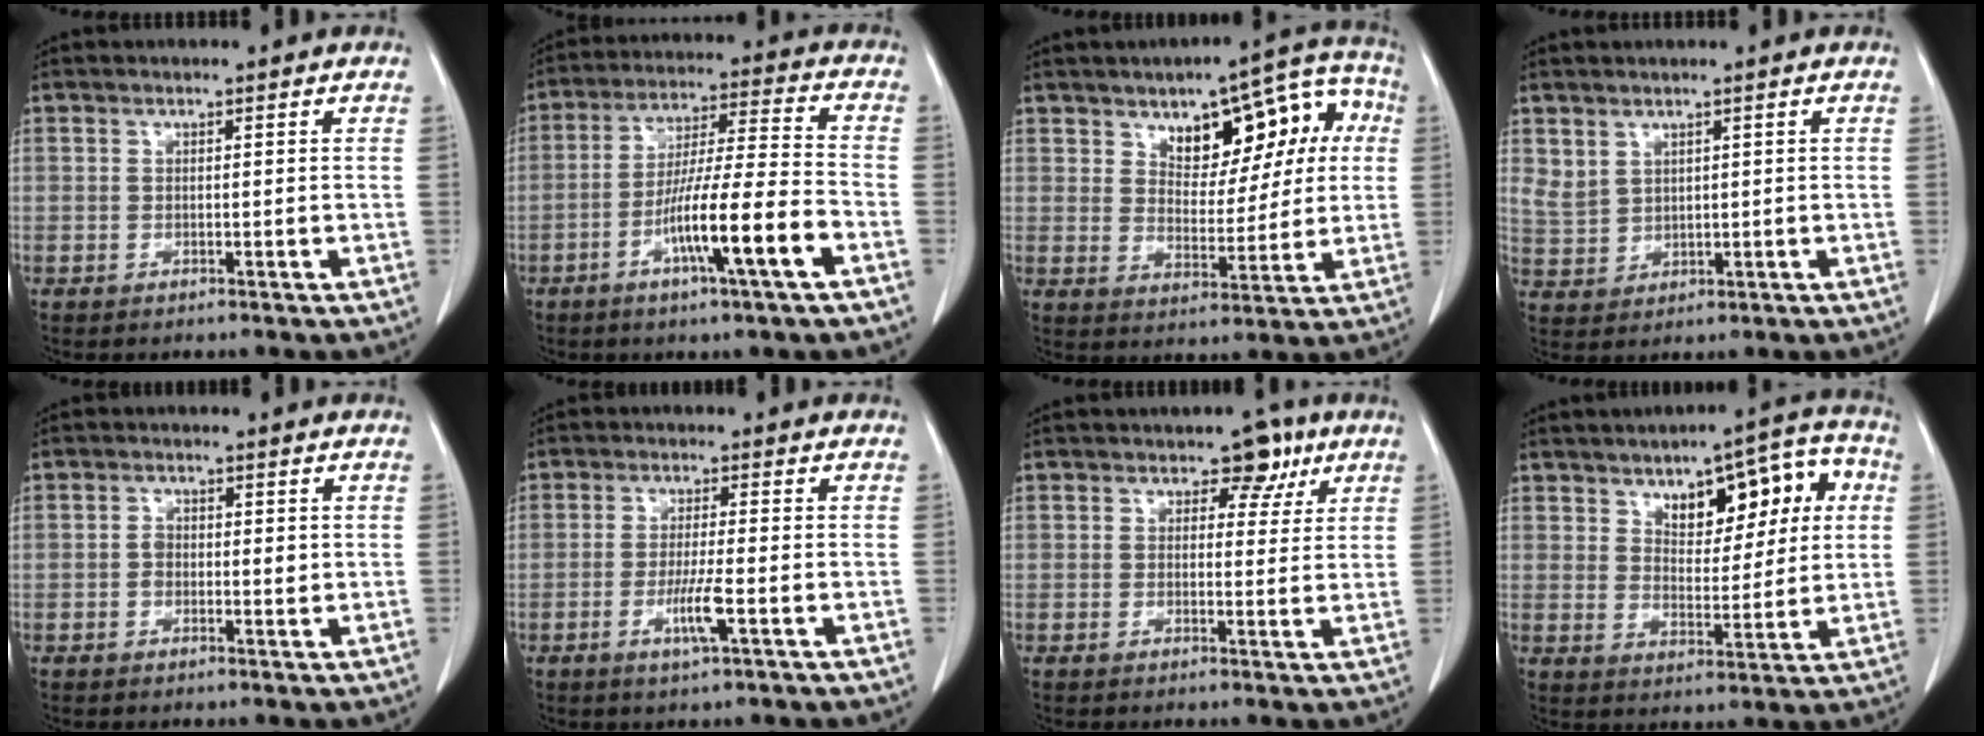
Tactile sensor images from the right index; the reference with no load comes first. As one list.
[{"total": 13.0, "force": [-5.4, 0.0, 11.8], "torque": [-0.211, -0.003, -0.097]}, {"total": 12.4, "force": [4.2, 6.6, 9.6], "torque": [-0.106, 0.038, 0.063]}, {"total": 3.7, "force": [2.4, 2.5, 1.2], "torque": [-0.026, -0.003, 0.063]}, {"total": 2.7, "force": [-0.1, 1.7, 2.1], "torque": [-0.035, 0.005, -0.002]}, {"total": 4.7, "force": [-1.7, 0.0, 4.4], "torque": [-0.085, -0.010, -0.031]}, {"total": 4.4, "force": [2.4, 2.9, 2.3], "torque": [-0.015, 0.007, 0.027]}, {"total": 11.9, "force": [4.4, 5.1, 9.8], "torque": [-0.121, 0.028, 0.066]}]